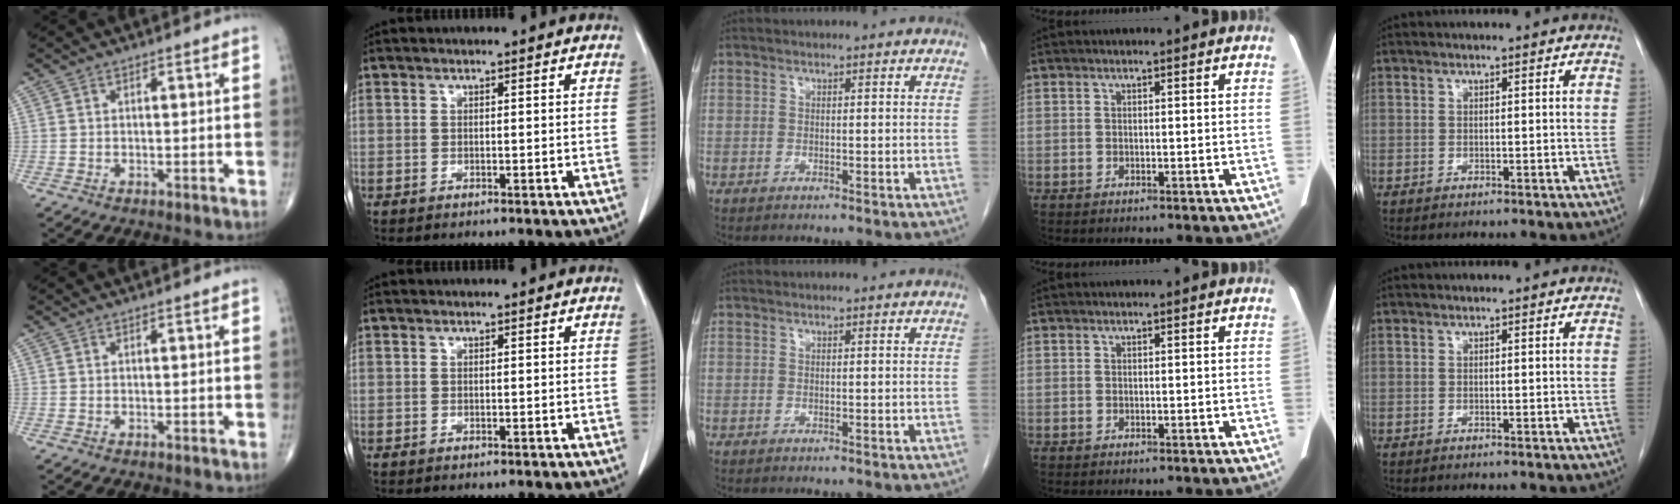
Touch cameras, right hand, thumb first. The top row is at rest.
{}